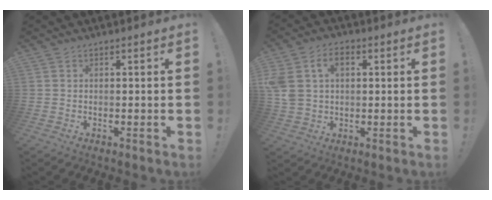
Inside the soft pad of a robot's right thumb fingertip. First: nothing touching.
{"total": 9.5, "force": [2.8, 6.6, 6.2], "torque": [-0.132, 0.004, 0.054]}